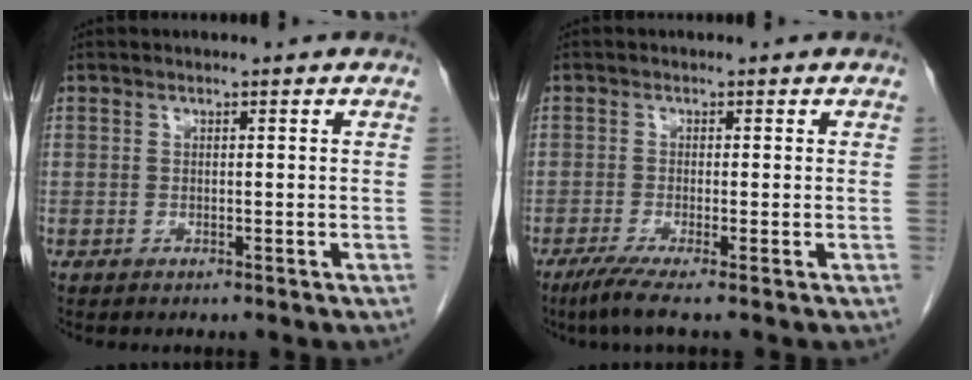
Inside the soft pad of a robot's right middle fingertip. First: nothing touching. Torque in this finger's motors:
{"motor_torque": [0.81, -0.43, 0.00, 0.04]}